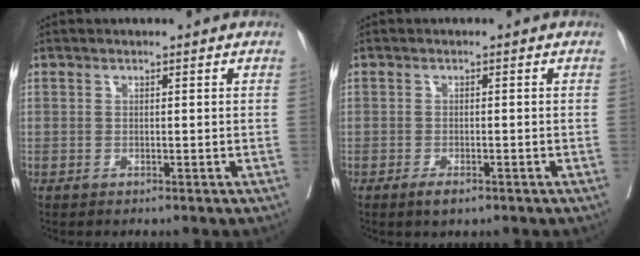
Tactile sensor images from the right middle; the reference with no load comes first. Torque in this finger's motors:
{"motor_torque": [0.55, -0.45, 0.20, 0.05]}